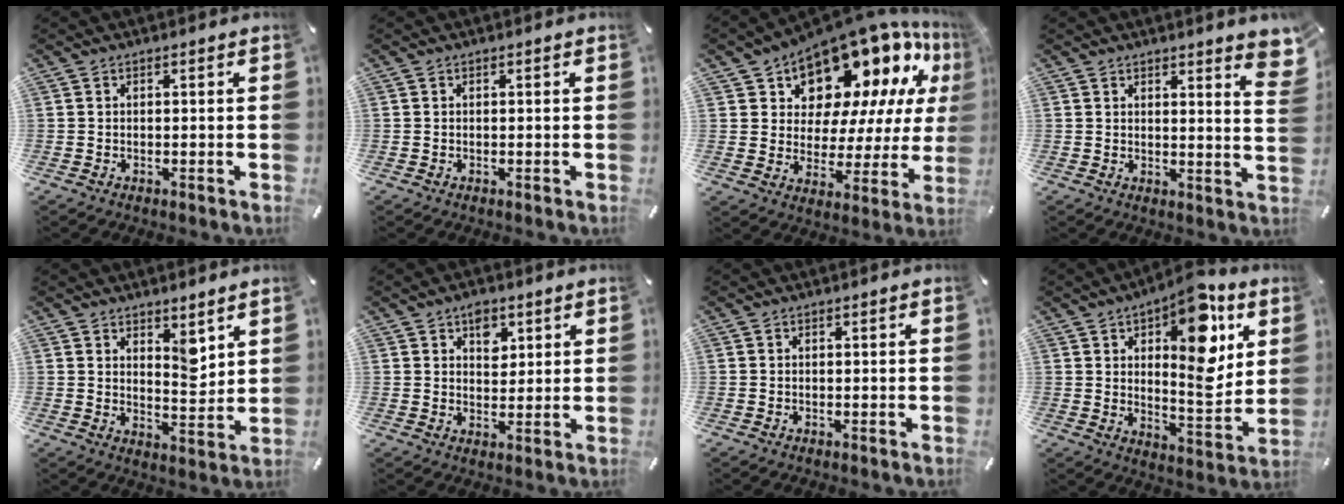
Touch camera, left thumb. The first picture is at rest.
{"total": 0.0}
{"total": 17.1, "force": [13.4, 8.5, 6.3], "torque": [-0.101, -0.119, 0.227]}
{"total": 5.0, "force": [3.7, 0.9, 3.3], "torque": [-0.041, -0.027, 0.060]}
{"total": 7.0, "force": [4.4, 3.9, 3.8], "torque": [-0.033, -0.036, 0.071]}
{"total": 4.9, "force": [2.6, 3.5, 2.3], "torque": [-0.013, -0.010, 0.039]}
{"total": 0.0}
{"total": 16.7, "force": [7.6, 7.7, 12.7], "torque": [-0.161, -0.044, 0.123]}